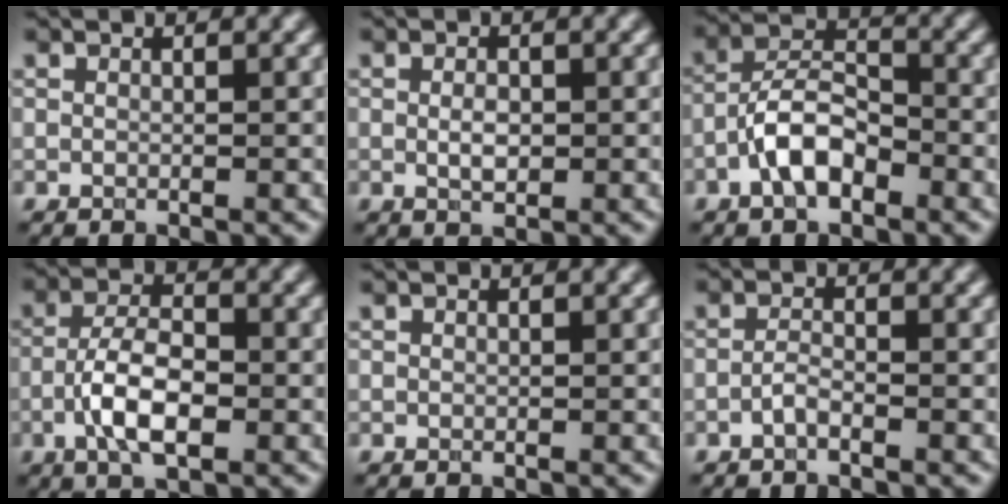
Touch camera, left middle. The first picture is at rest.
{"total": 1.7, "force": [-0.1, 0.9, 1.4], "torque": [-0.028, -0.003, 0.000]}
{"total": 4.8, "force": [-2.5, 2.3, 3.4], "torque": [-0.057, 0.016, -0.053]}
{"total": 5.2, "force": [-1.8, 2.1, 4.4], "torque": [-0.084, 0.005, -0.040]}
{"total": 0.0}
{"total": 1.3, "force": [-0.8, 0.3, 0.9], "torque": [-0.020, 0.004, -0.019]}